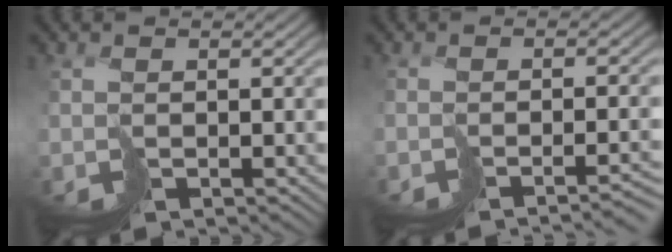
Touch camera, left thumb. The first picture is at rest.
{"total": 3.6, "force": [-3.1, -0.1, 1.8], "torque": [-0.014, -0.010, -0.041]}